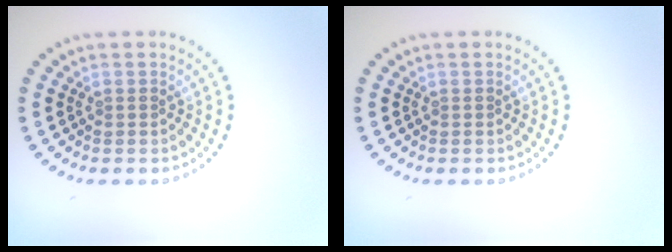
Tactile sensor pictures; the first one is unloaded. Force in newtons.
{"total": 0.0}